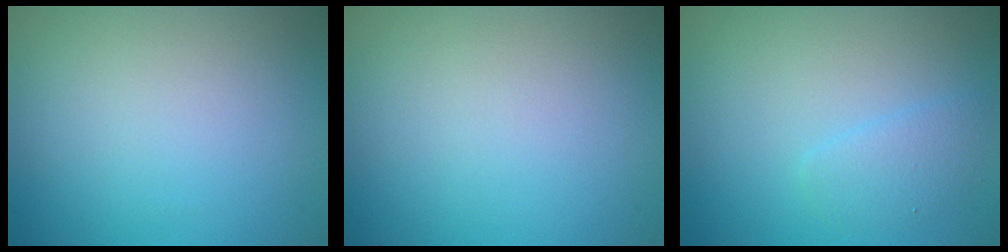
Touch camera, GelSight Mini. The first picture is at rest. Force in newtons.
{"total": 0.0}
{"total": 1.6, "press": 1.6, "slide": 0.0}